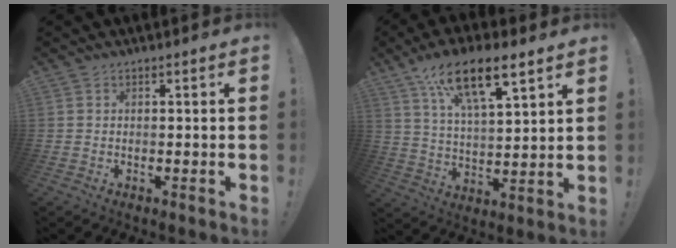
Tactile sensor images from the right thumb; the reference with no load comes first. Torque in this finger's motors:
{"motor_torque": [0.14, 0.52, 0.18, 0.32, 0.51]}